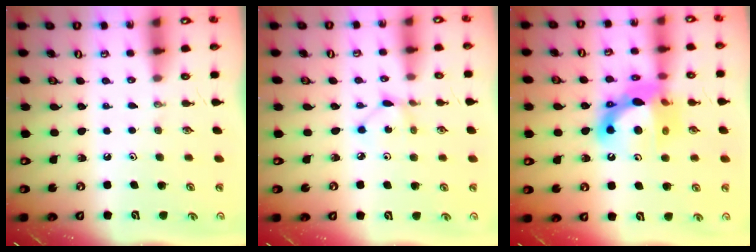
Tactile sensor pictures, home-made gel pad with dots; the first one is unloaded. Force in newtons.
{"total": 2.9, "press": 2.9, "slide": 0.2}
{"total": 14.9, "press": 14.8, "slide": 1.4}